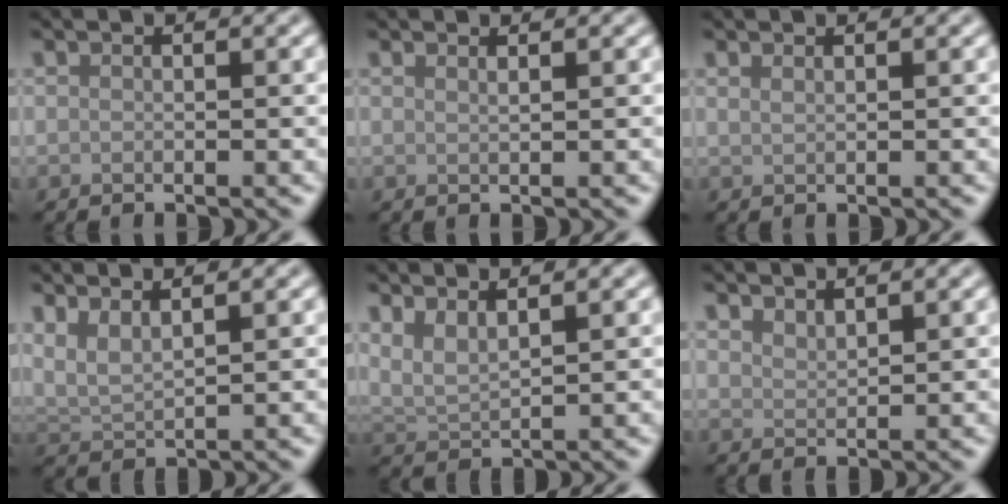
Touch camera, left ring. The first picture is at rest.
{"total": 0.9, "force": [0.6, 0.3, 0.6], "torque": [0.000, -0.003, 0.005]}
{"total": 0.9, "force": [0.7, 0.3, 0.4], "torque": [-0.004, -0.001, 0.010]}
{"total": 3.2, "force": [2.4, 0.8, 2.0], "torque": [-0.047, 0.005, 0.049]}
{"total": 3.1, "force": [2.3, 0.7, 2.0], "torque": [-0.045, 0.003, 0.049]}
{"total": 1.8, "force": [1.7, 0.2, 0.4], "torque": [-0.003, 0.002, 0.032]}